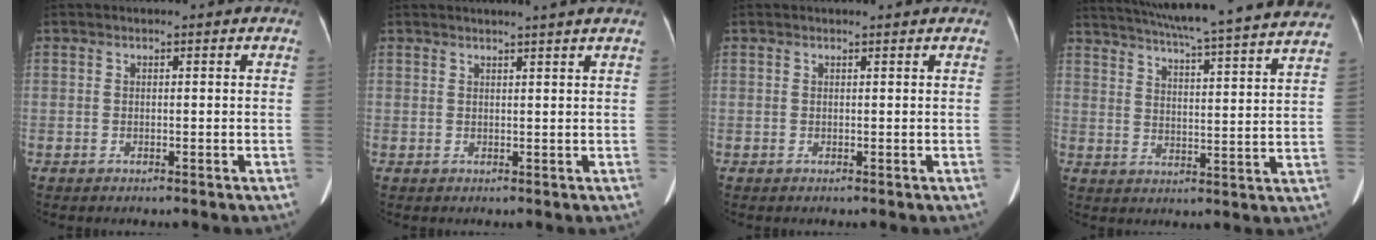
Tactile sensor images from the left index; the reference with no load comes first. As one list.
[{"total": 4.2, "force": [3.6, -0.9, 1.9], "torque": [-0.024, 0.011, 0.041]}, {"total": 1.5, "force": [1.4, -0.2, 0.4], "torque": [-0.012, 0.007, 0.018]}, {"total": 30.0, "force": [27.4, 0.6, 12.2], "torque": [-0.200, -0.046, 0.344]}]